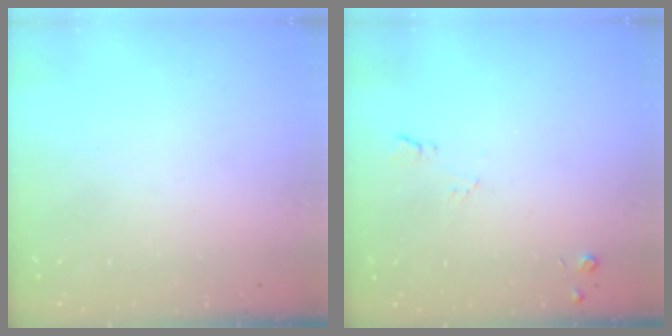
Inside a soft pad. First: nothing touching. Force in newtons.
{"total": 4.1, "press": 4.0, "slide": 0.7}